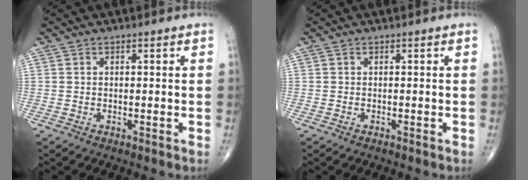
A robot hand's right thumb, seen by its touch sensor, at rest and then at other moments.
{"total": 0.0}